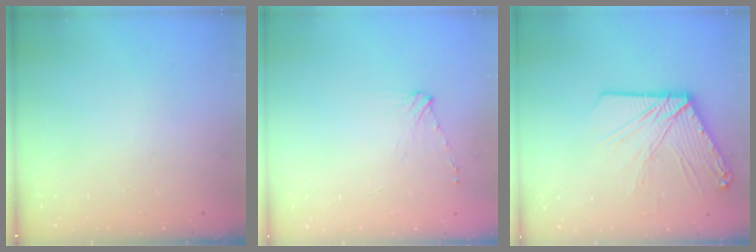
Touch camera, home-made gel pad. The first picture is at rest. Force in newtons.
{"total": 4.3, "press": 4.2, "slide": 0.6}
{"total": 14.4, "press": 14.3, "slide": 2.1}